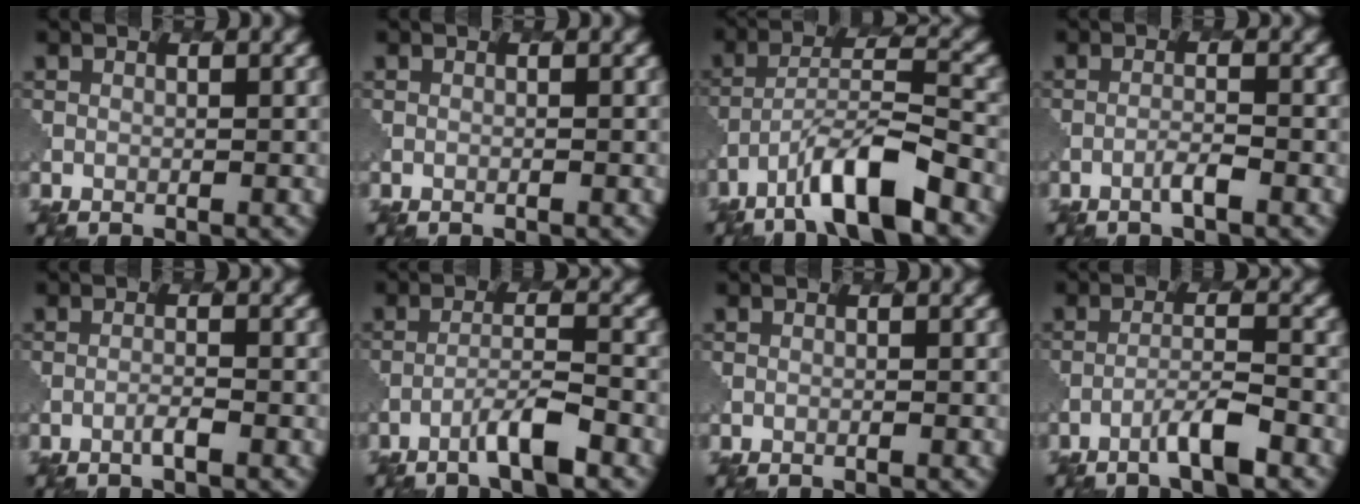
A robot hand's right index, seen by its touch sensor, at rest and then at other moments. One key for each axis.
{"total": 0.0}
{"total": 7.8, "fx": -5.0, "fy": 1.8, "fz": 5.7, "tx": -0.097, "ty": 0.008, "tz": -0.086}
{"total": 1.2, "fx": -0.7, "fy": 0.1, "fz": 1.0, "tx": -0.017, "ty": 0.007, "tz": -0.016}
{"total": 0.8, "fx": -0.4, "fy": 0.1, "fz": 0.7, "tx": -0.011, "ty": 0.005, "tz": -0.011}
{"total": 3.6, "fx": -2.3, "fy": 0.3, "fz": 2.7, "tx": -0.050, "ty": 0.007, "tz": -0.048}
{"total": 0.0}
{"total": 3.1, "fx": -2.0, "fy": 0.2, "fz": 2.4, "tx": -0.044, "ty": 0.006, "tz": -0.043}